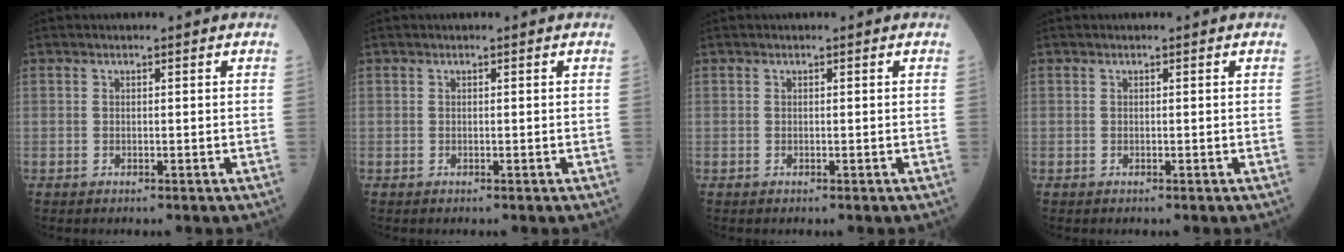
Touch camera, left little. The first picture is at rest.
{"total": 0.0}
{"total": 0.0}
{"total": 0.0}